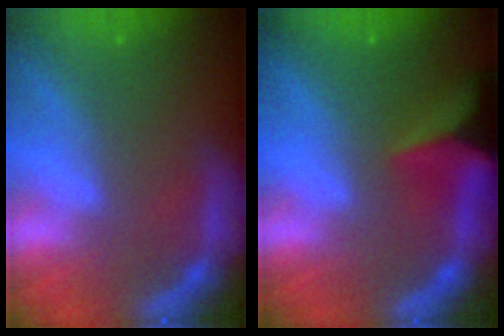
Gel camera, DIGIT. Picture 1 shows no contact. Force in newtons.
{"total": 7.5}